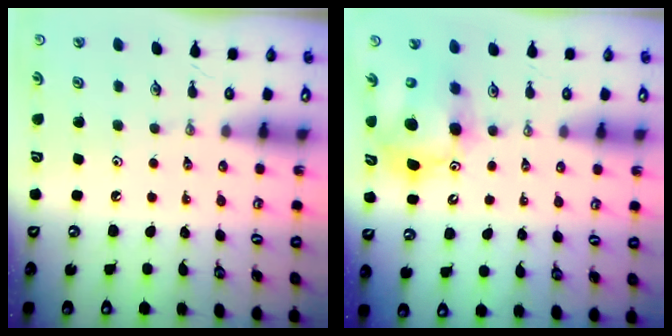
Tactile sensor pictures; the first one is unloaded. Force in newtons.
{"total": 11.8, "press": 11.6, "slide": 2.3}